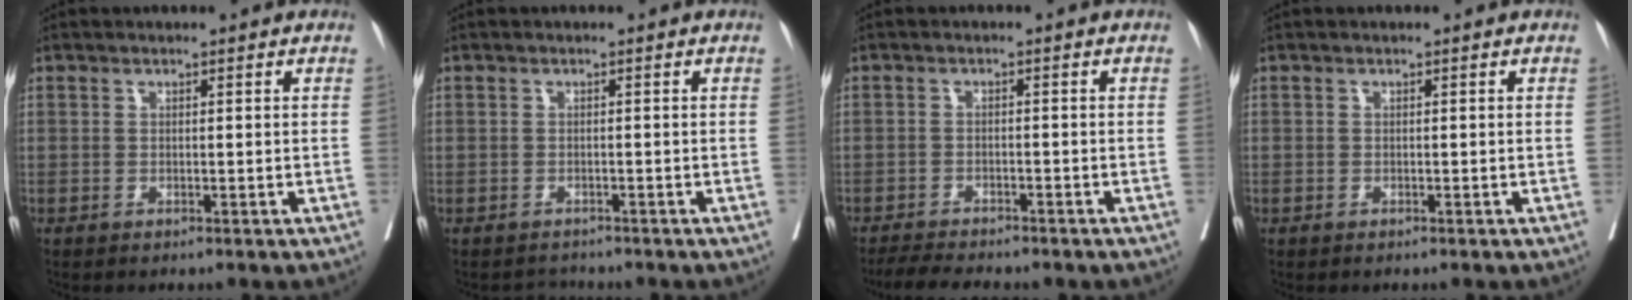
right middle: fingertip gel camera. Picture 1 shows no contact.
{"total": 1.5, "force": [-1.2, 0.4, -0.7], "torque": [0.007, -0.004, -0.023]}
{"total": 5.7, "force": [-5.2, 0.6, 2.3], "torque": [-0.036, -0.013, -0.082]}
{"total": 0.0}